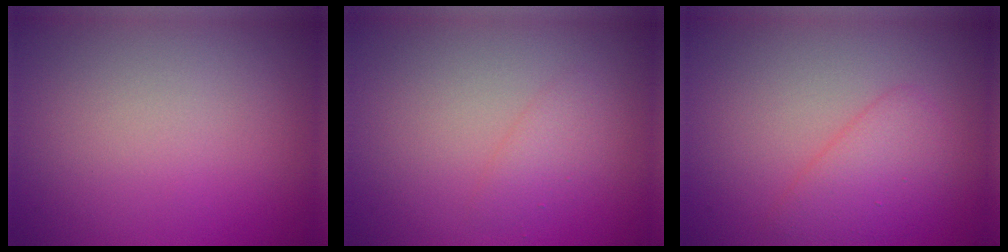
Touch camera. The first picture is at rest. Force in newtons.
{"total": 1.4, "press": 1.4, "slide": 0.2}
{"total": 3.0, "press": 3.0, "slide": 0.2}